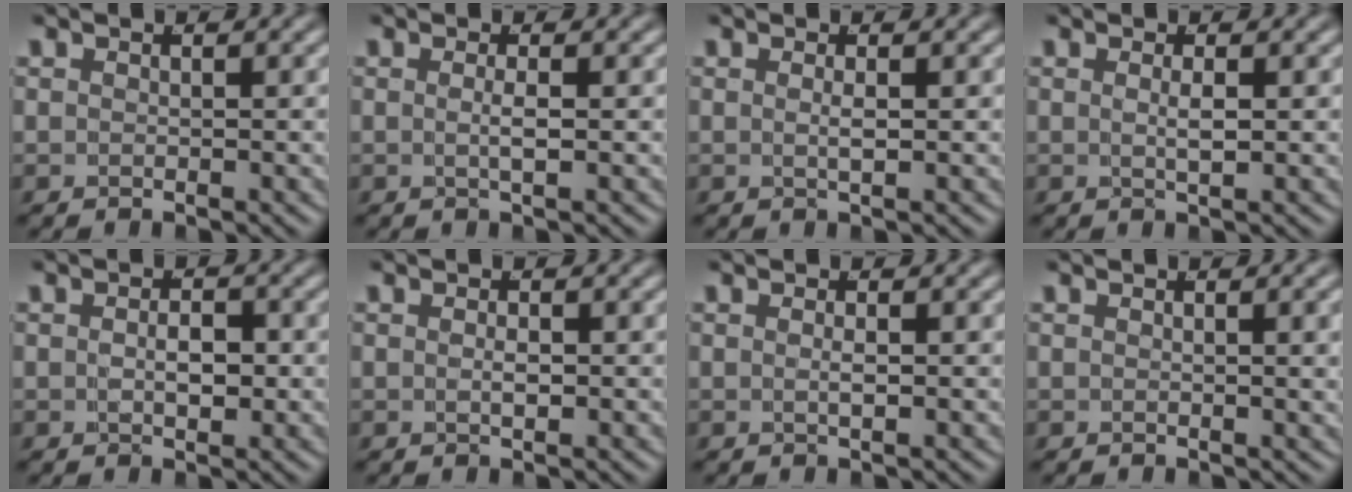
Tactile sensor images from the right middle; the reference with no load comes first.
{"total": 1.3, "force": [-0.2, -0.5, 1.2], "torque": [-0.024, -0.007, 0.000]}
{"total": 1.0, "force": [0.0, -0.5, 0.9], "torque": [-0.019, -0.008, 0.004]}
{"total": 1.3, "force": [0.1, -0.5, 1.2], "torque": [-0.024, -0.010, 0.009]}
{"total": 2.0, "force": [-0.2, 0.9, 1.8], "torque": [-0.026, -0.009, 0.002]}
{"total": 0.8, "force": [-0.1, -0.1, 0.8], "torque": [-0.017, -0.010, 0.003]}
{"total": 0.8, "force": [-0.1, -0.4, 0.7], "torque": [-0.015, -0.008, 0.002]}
{"total": 1.1, "force": [0.4, -0.2, 1.0], "torque": [-0.008, 0.003, 0.005]}